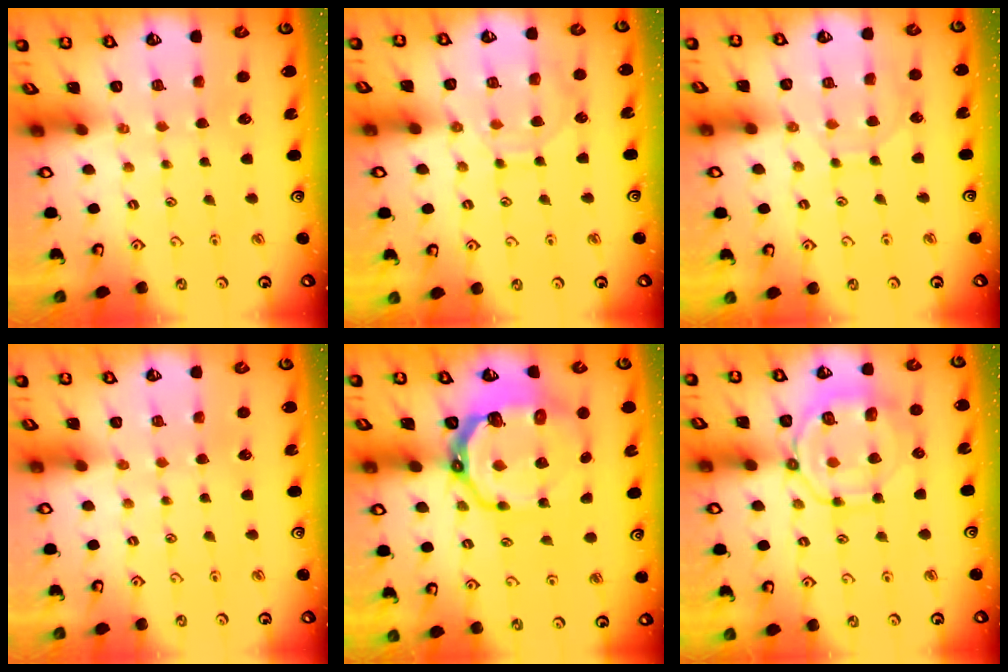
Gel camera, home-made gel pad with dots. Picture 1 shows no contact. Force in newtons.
{"total": 10.0, "press": 9.9, "slide": 1.0}
{"total": 6.9, "press": 6.8, "slide": 0.5}
{"total": 0.8, "press": 0.8, "slide": 0.1}
{"total": 12.8, "press": 11.8, "slide": 4.8}
{"total": 10.4, "press": 10.3, "slide": 1.4}